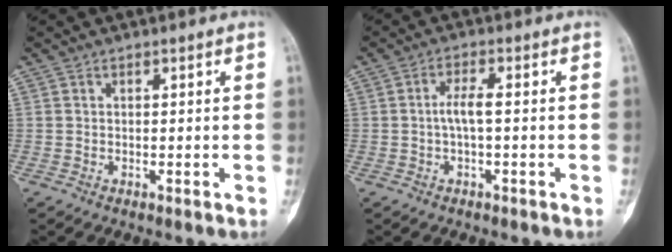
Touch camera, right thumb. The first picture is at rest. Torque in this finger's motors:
{"motor_torque": [0.01, 0.01, 0.39, -0.15, 0.01]}